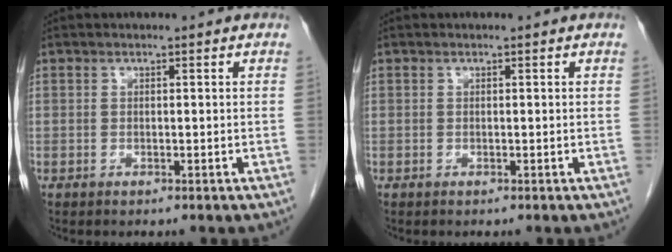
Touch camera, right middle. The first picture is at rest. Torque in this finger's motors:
{"motor_torque": [0.00, 0.00, 0.01, 0.00]}